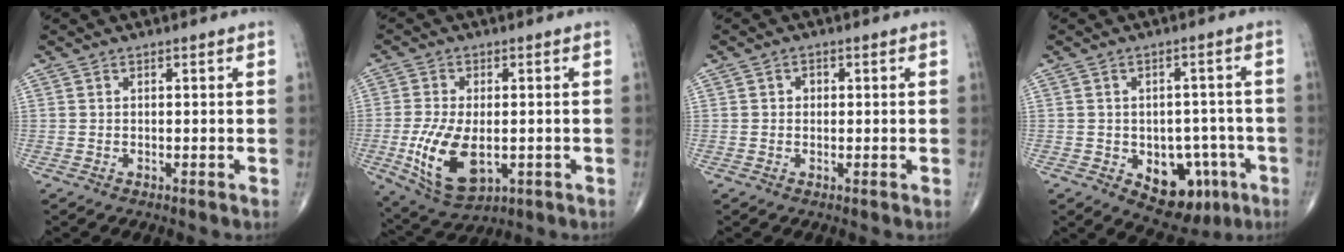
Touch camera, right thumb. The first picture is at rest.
{"total": 12.7, "force": [-2.5, 6.8, 10.4], "torque": [-0.195, -0.012, -0.031]}
{"total": 1.4, "force": [0.2, 1.2, 0.7], "torque": [-0.004, 0.002, 0.000]}
{"total": 11.5, "force": [-4.3, 7.7, 7.4], "torque": [-0.054, 0.028, -0.046]}